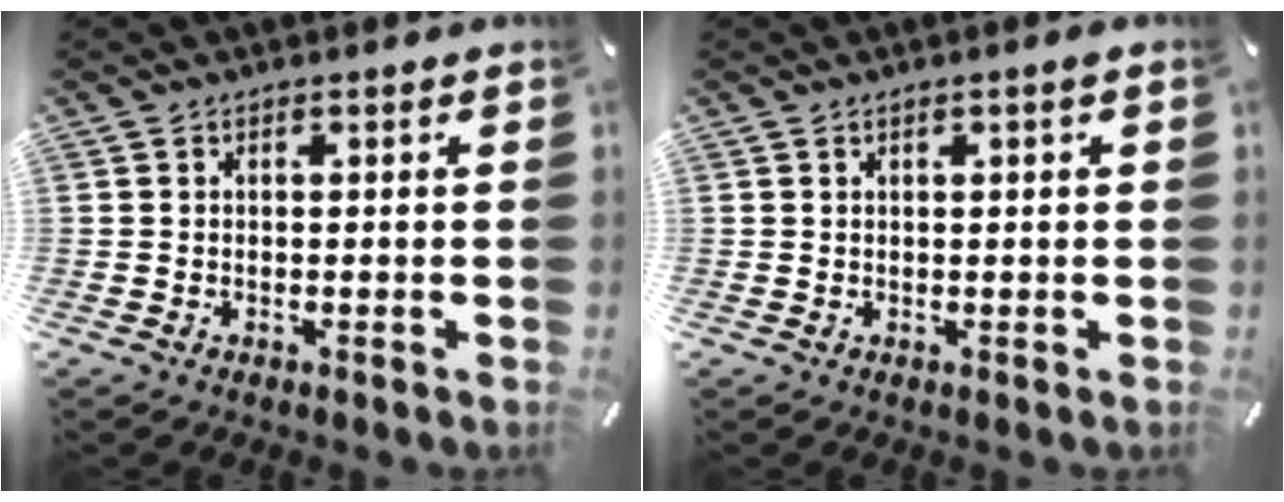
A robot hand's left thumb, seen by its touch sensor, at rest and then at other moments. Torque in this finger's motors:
{"motor_torque": [-0.13, -0.21, 0.06, 0.07, -0.02]}